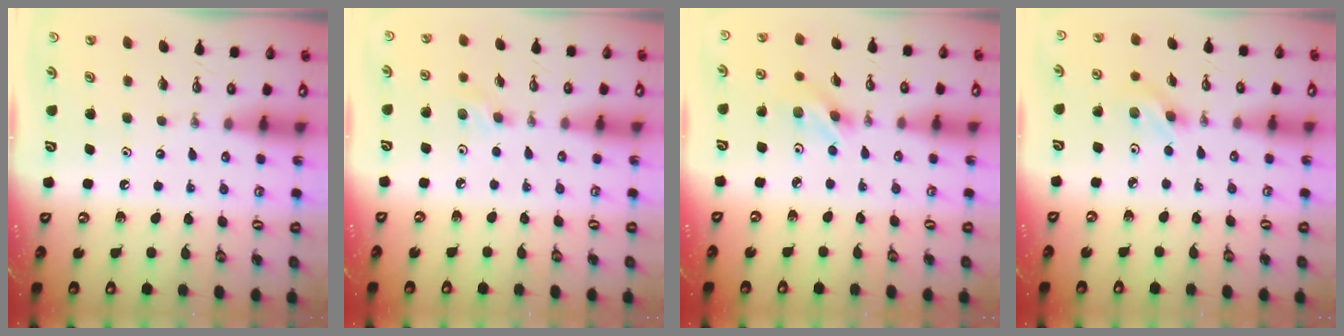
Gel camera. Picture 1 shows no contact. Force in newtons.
{"total": 2.6, "press": 2.5, "slide": 0.8}
{"total": 3.0, "press": 3.0, "slide": 0.4}
{"total": 2.6, "press": 2.3, "slide": 1.1}